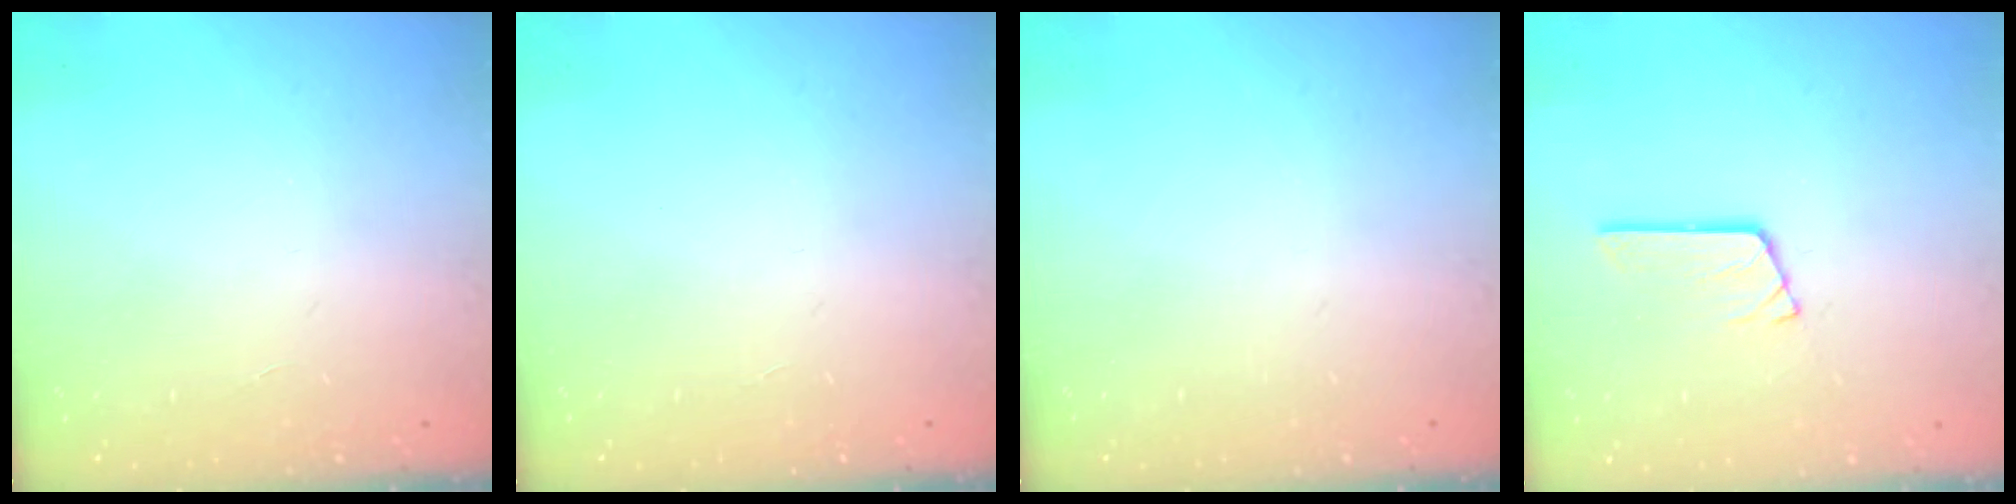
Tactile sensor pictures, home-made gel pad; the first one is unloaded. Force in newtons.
{"total": 0.0}
{"total": 0.0}
{"total": 3.5, "press": 3.5, "slide": 0.1}